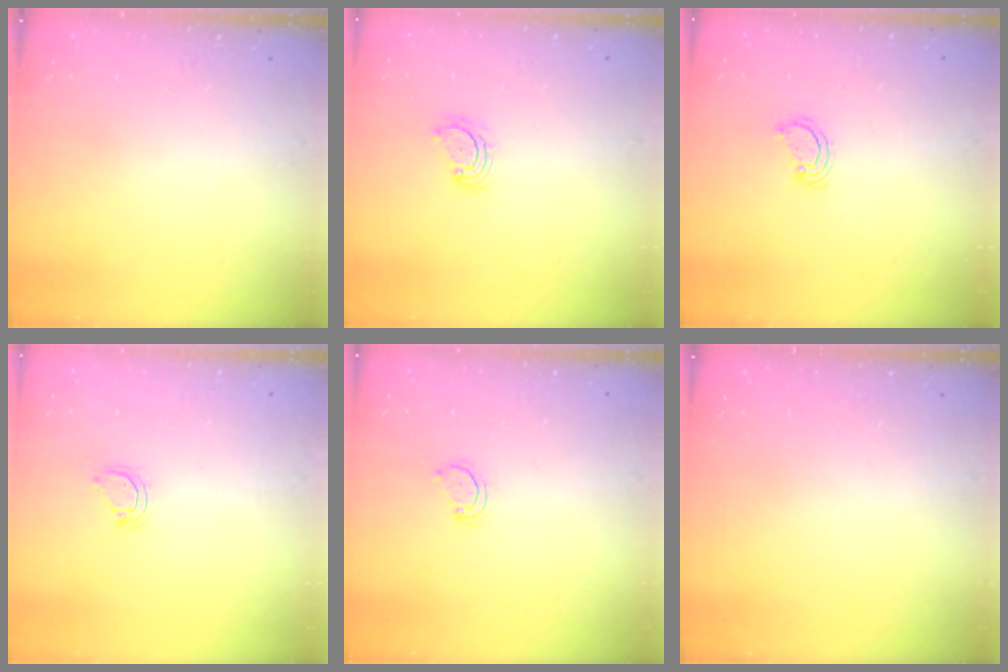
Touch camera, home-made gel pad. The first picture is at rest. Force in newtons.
{"total": 3.8, "press": 3.8, "slide": 0.5}
{"total": 2.3, "press": 2.3, "slide": 0.1}
{"total": 3.6, "press": 3.5, "slide": 0.4}
{"total": 3.3, "press": 3.3, "slide": 0.5}
{"total": 0.0}